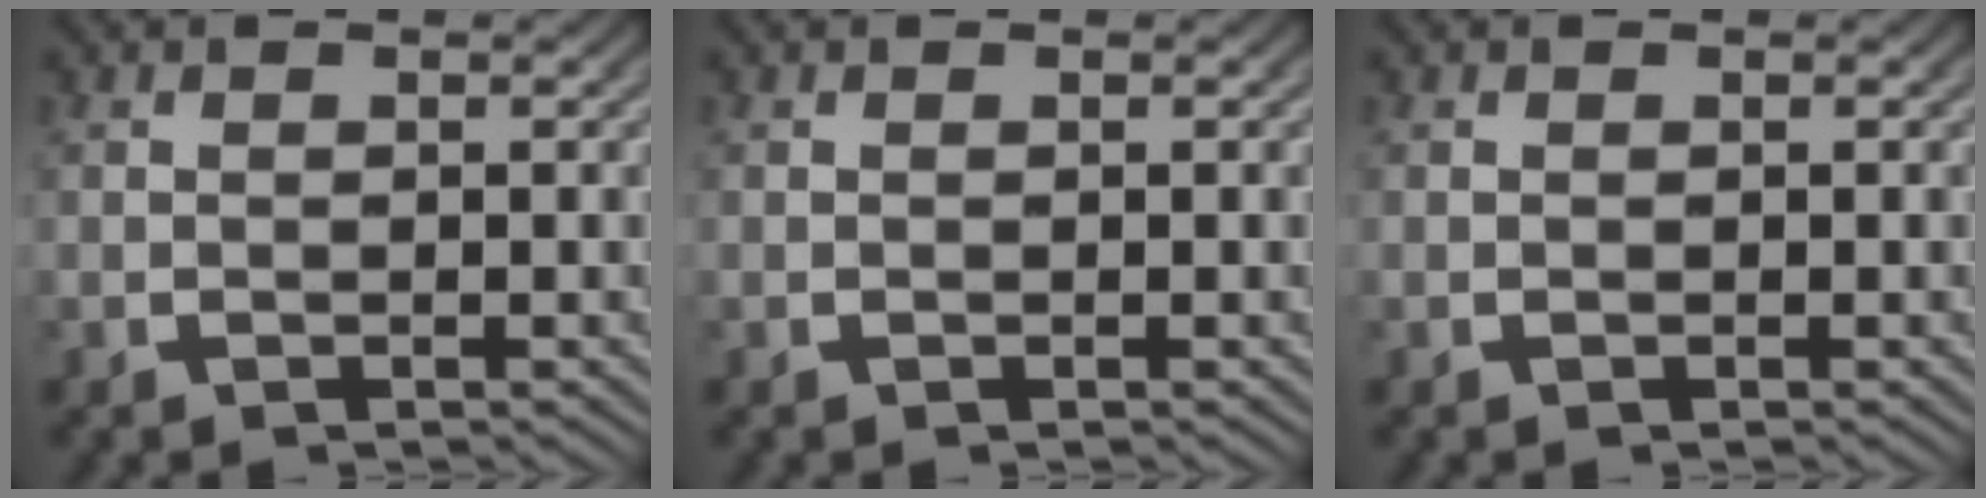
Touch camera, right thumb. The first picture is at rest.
{"total": 0.0}
{"total": 0.0}